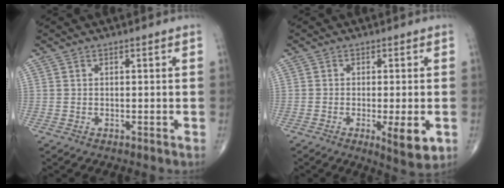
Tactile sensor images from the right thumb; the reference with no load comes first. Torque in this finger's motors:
{"motor_torque": [0.58, 1.35, -0.06, -0.09, 0.21]}